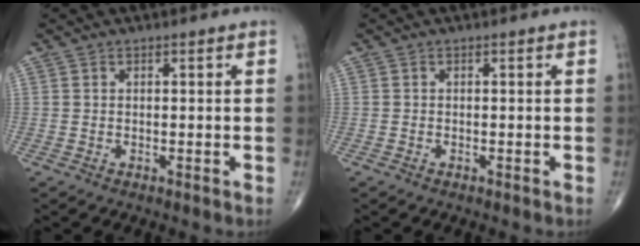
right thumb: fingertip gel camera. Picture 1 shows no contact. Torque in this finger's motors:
{"motor_torque": [0.48, 0.03, -0.27, -0.32, 0.00]}